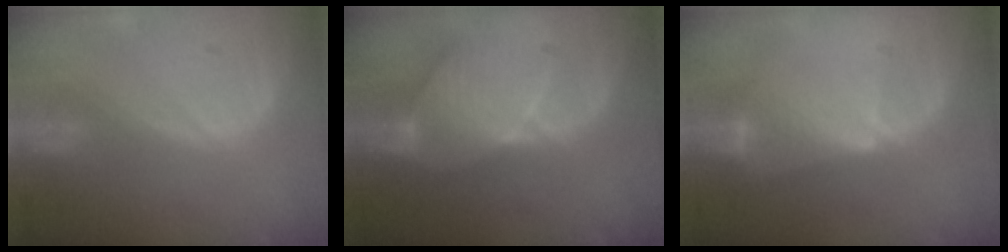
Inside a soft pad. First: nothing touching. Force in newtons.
{"total": 7.5, "press": 7.4, "slide": 0.5}
{"total": 6.6, "press": 6.2, "slide": 2.4}